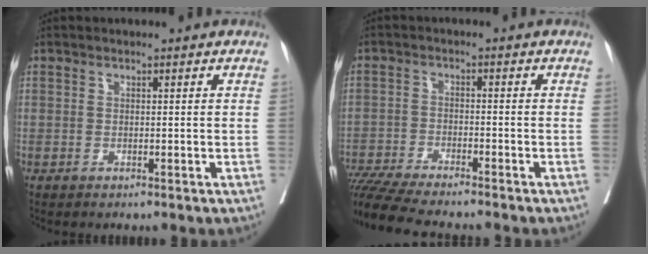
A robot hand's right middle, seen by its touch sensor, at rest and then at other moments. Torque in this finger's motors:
{"motor_torque": [1.03, -1.11, 0.14, 0.05]}